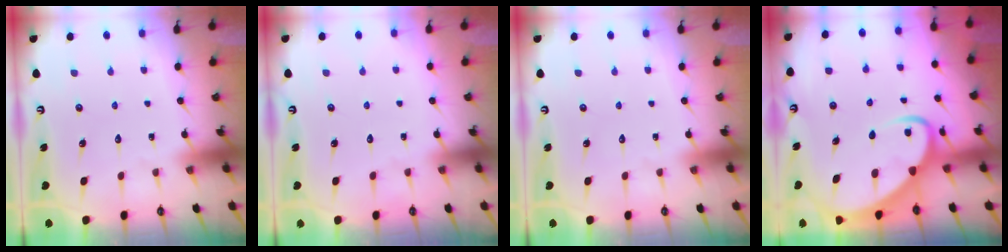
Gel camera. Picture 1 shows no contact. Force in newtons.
{"total": 0.0}
{"total": 0.0}
{"total": 6.8, "press": 6.8, "slide": 0.6}